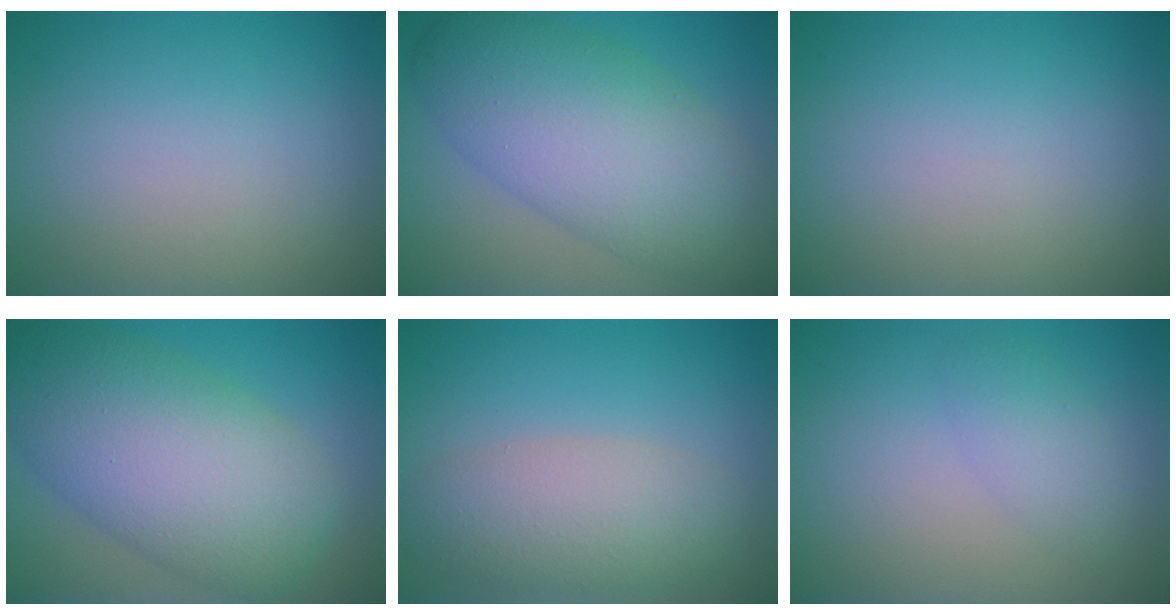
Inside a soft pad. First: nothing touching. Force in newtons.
{"total": 9.6, "press": 9.6, "slide": 0.2}
{"total": 0.0}
{"total": 10.7, "press": 10.7, "slide": 0.3}
{"total": 5.0, "press": 5.0, "slide": 0.3}
{"total": 2.1, "press": 2.1, "slide": 0.1}